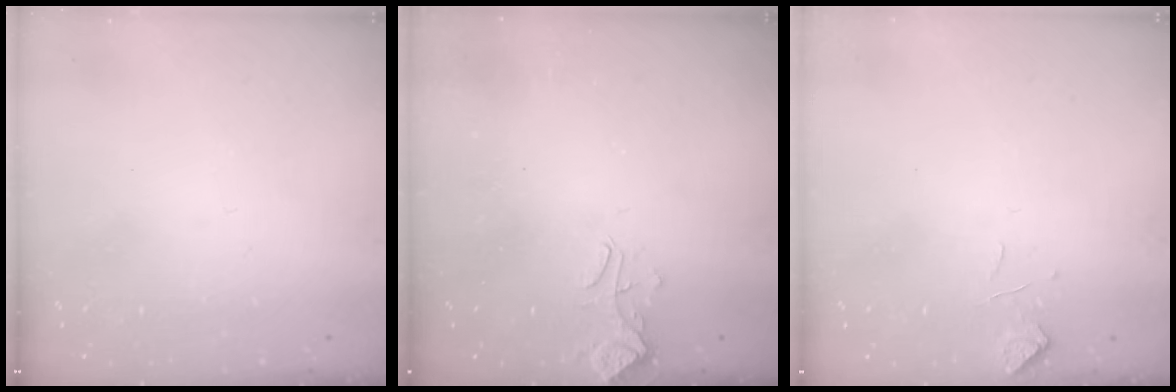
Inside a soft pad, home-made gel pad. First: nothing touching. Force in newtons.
{"total": 2.7, "press": 2.7, "slide": 0.5}
{"total": 0.8, "press": 0.2, "slide": 0.7}